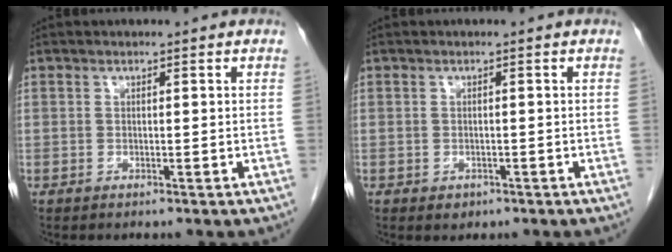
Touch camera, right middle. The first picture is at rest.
{"total": 1.2, "force": [-0.7, 0.9, 0.4], "torque": [-0.009, 0.001, -0.004]}